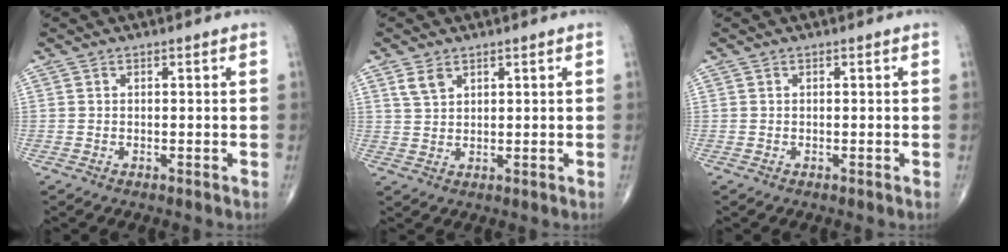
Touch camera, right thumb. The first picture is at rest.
{"total": 3.1, "force": [1.9, 1.8, 1.6], "torque": [-0.028, -0.006, 0.044]}
{"total": 0.0}